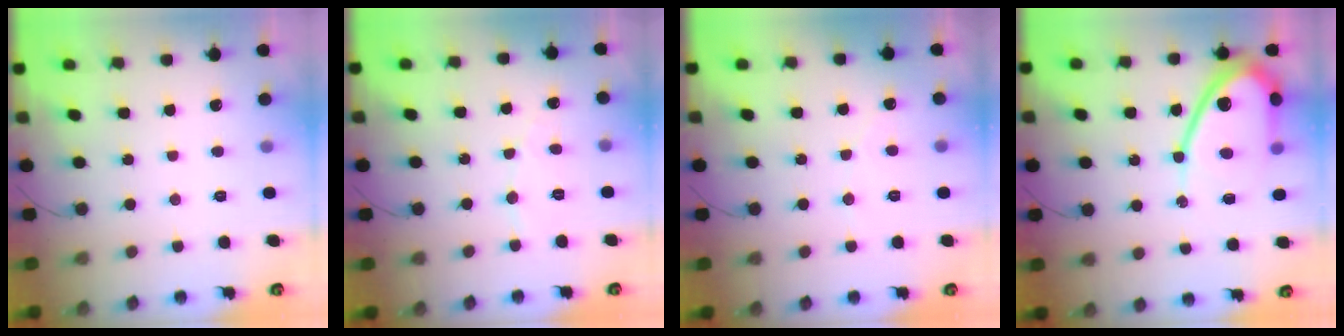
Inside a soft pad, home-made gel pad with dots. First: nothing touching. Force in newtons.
{"total": 3.9, "press": 3.9, "slide": 0.3}
{"total": 2.5, "press": 2.5, "slide": 0.1}
{"total": 12.9, "press": 12.9, "slide": 1.2}